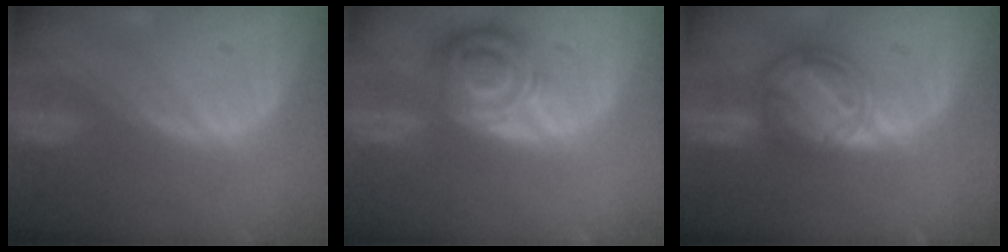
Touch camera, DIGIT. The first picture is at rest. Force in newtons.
{"total": 8.3, "press": 7.3, "slide": 3.9}
{"total": 8.1, "press": 6.9, "slide": 4.1}